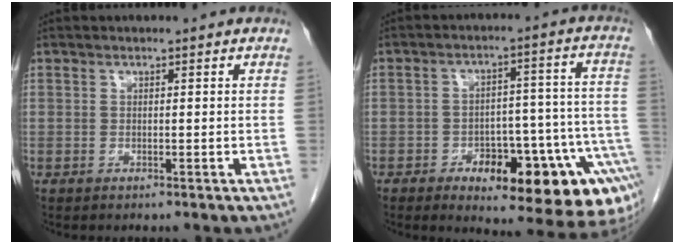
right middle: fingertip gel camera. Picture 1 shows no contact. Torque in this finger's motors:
{"motor_torque": [1.15, -0.99, 0.23, 0.11]}